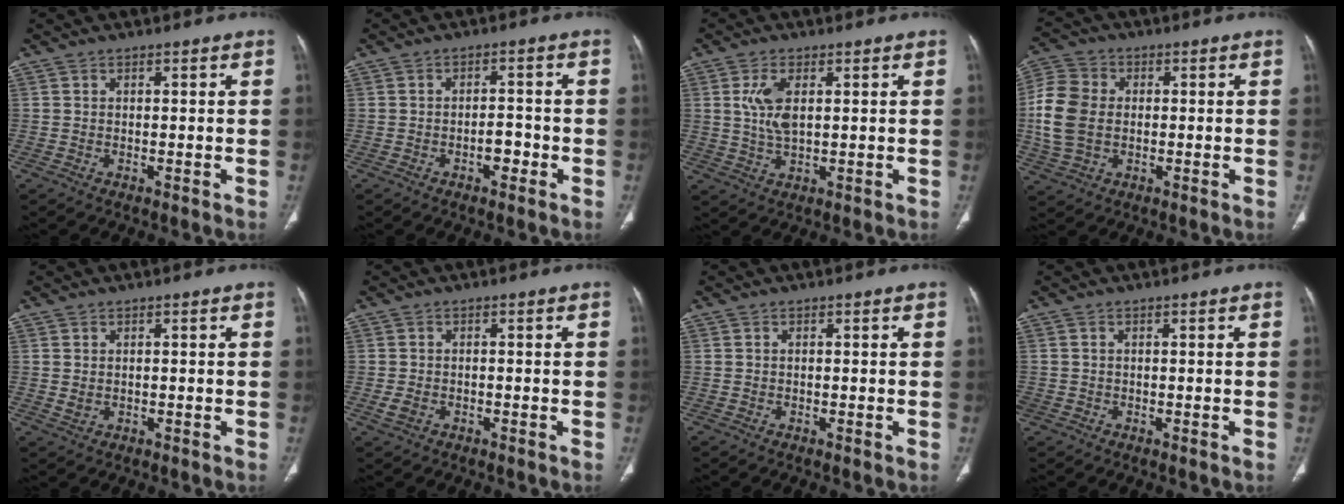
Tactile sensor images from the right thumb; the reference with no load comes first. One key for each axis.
{"total": 3.4, "fx": -1.5, "fy": 1.9, "fz": 2.4, "tx": -0.025, "ty": 0.015, "tz": -0.024}
{"total": 5.9, "fx": 1.3, "fy": 2.8, "fz": 5.1, "tx": -0.109, "ty": -0.005, "tz": 0.029}
{"total": 11.4, "fx": -0.3, "fy": 8.4, "fz": 7.7, "tx": -0.165, "ty": 0.012, "tz": -0.009}
{"total": 1.4, "fx": 0.1, "fy": 1.1, "fz": 0.9, "tx": -0.018, "ty": 0.000, "tz": 0.007}
{"total": 2.2, "fx": -0.9, "fy": 1.6, "fz": 1.3, "tx": -0.032, "ty": 0.003, "tz": -0.013}
{"total": 0.0}
{"total": 1.4, "fx": -0.5, "fy": 1.3, "fz": 0.4, "tx": -0.008, "ty": 0.003, "tz": -0.010}